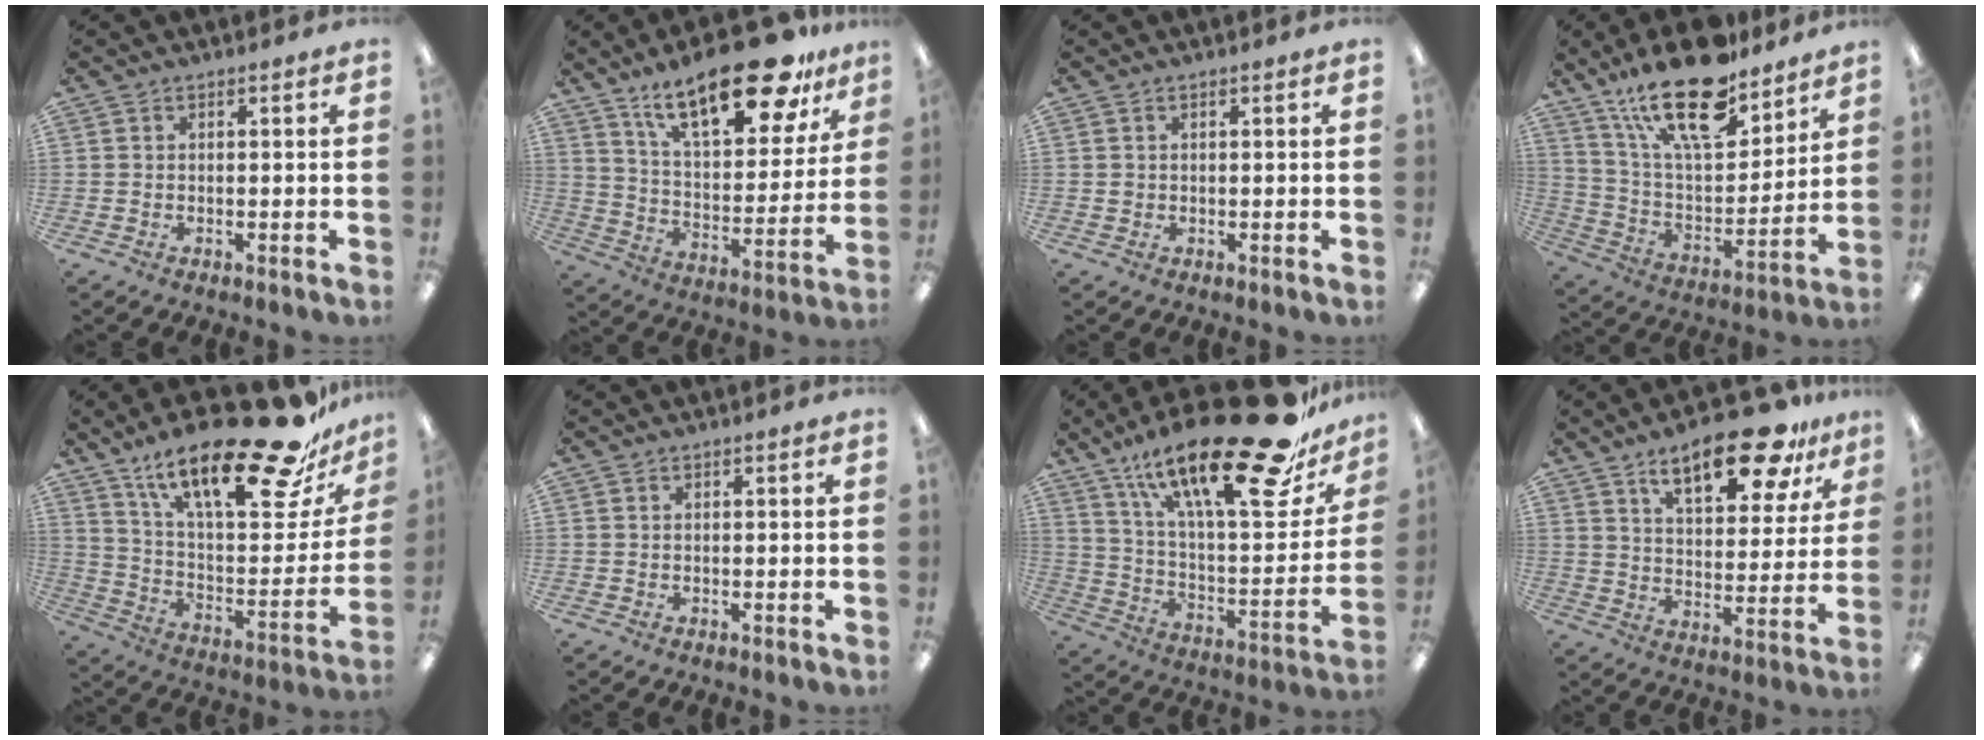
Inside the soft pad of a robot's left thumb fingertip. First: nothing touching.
{"total": 24.0, "force": [16.4, 8.8, 15.1], "torque": [-0.236, -0.094, 0.275]}
{"total": 0.7, "force": [0.2, 0.6, 0.2], "torque": [-0.006, 0.003, 0.004]}
{"total": 23.2, "force": [16.0, 9.2, 14.0], "torque": [-0.251, -0.092, 0.279]}
{"total": 26.8, "force": [19.0, 7.5, 17.3], "torque": [-0.259, -0.127, 0.311]}
{"total": 0.0}
{"total": 29.6, "force": [19.4, 8.4, 20.8], "torque": [-0.320, -0.122, 0.318]}
{"total": 17.8, "force": [11.9, 6.7, 11.5], "torque": [-0.163, -0.062, 0.192]}